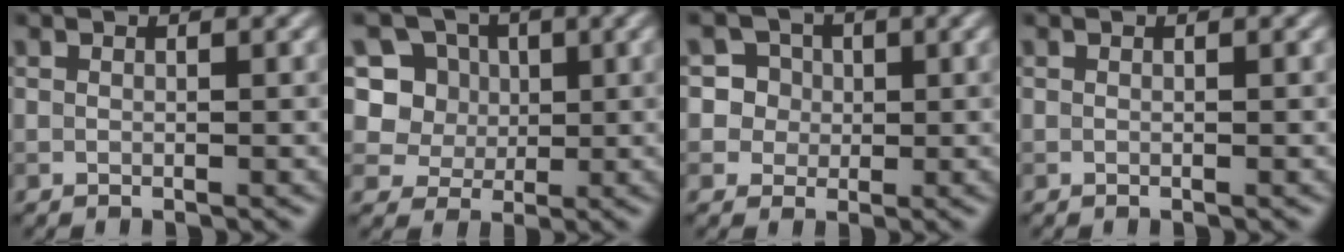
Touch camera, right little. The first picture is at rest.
{"total": 7.2, "force": [2.4, 6.2, 2.7], "torque": [-0.046, 0.009, 0.032]}
{"total": 5.8, "force": [2.2, 5.1, 1.7], "torque": [-0.014, 0.020, 0.019]}
{"total": 0.0}